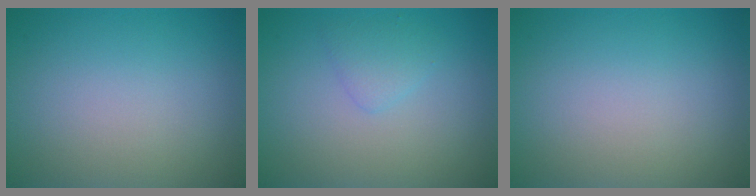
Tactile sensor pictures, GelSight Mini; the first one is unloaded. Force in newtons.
{"total": 1.4, "press": 1.4, "slide": 0.0}
{"total": 0.0}